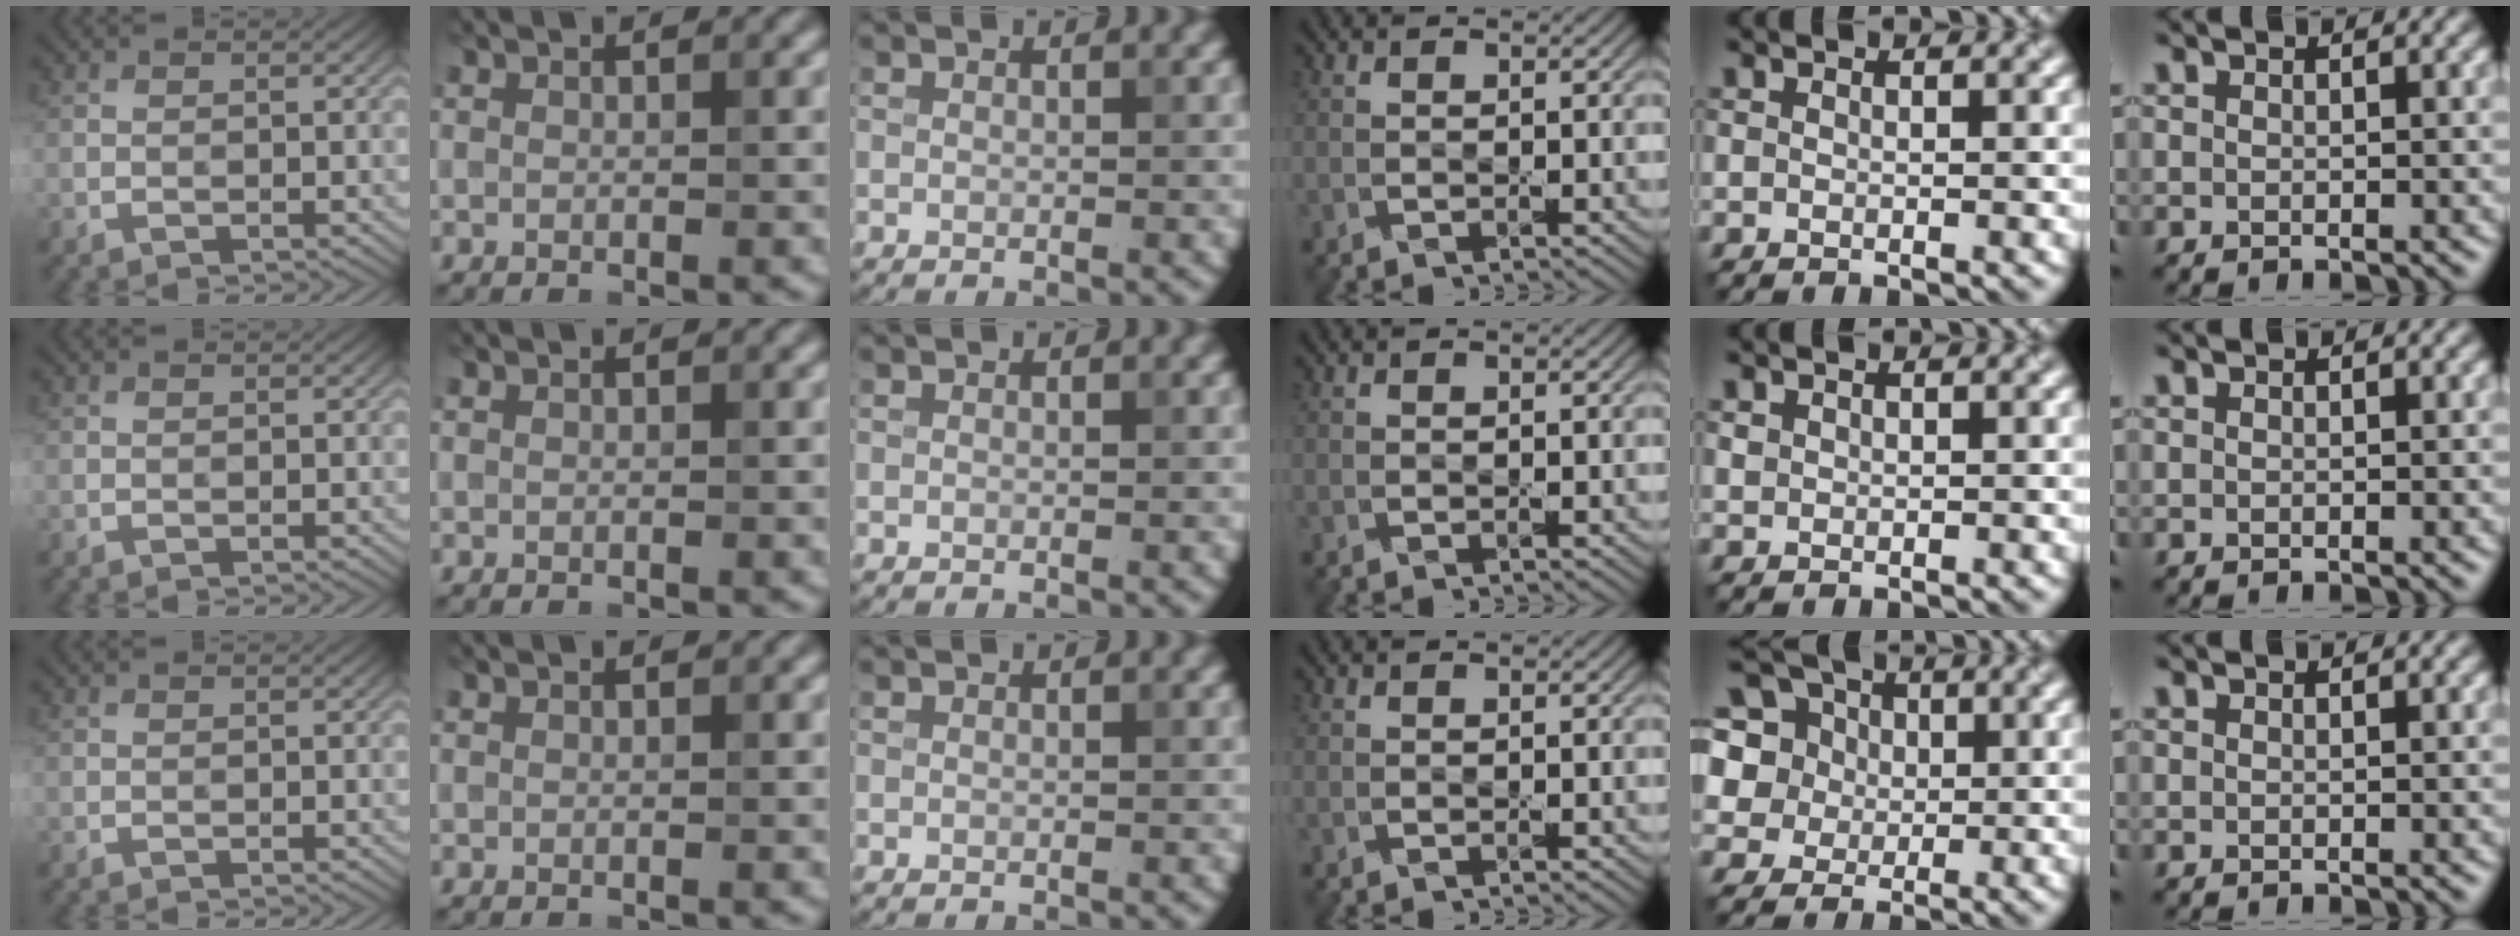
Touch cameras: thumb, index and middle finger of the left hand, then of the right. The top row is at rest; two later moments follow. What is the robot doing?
{"motion": "press", "object": "toy piano key"}